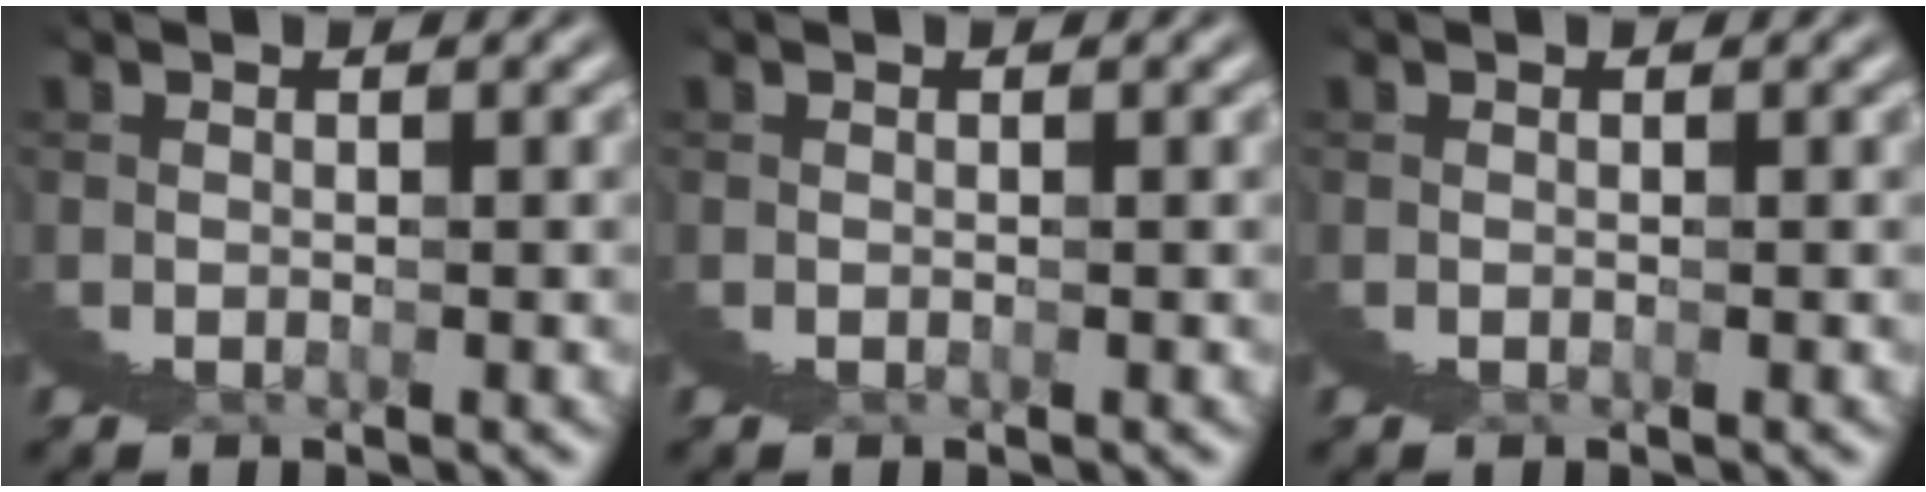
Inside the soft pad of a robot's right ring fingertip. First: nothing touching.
{"total": 0.0}
{"total": 0.0}